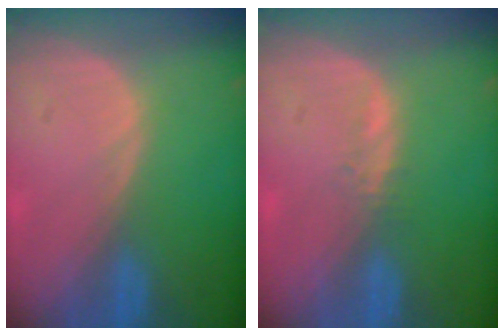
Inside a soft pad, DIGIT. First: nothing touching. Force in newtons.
{"total": 1.1, "press": 1.0, "slide": 0.5}